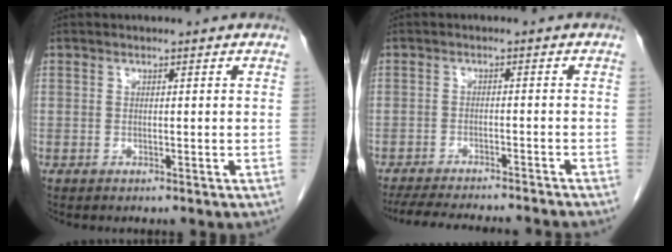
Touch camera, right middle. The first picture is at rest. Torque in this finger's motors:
{"motor_torque": [1.08, -1.06, 0.03, 0.06]}